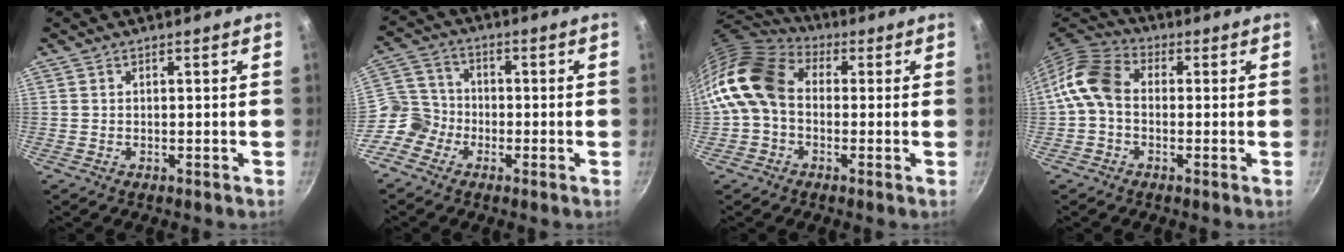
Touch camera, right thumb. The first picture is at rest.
{"total": 6.9, "force": [-3.3, 5.8, 1.6], "torque": [0.001, 0.036, -0.084]}
{"total": 13.8, "force": [-0.4, 10.3, 9.1], "torque": [-0.154, 0.032, -0.028]}
{"total": 9.0, "force": [-0.7, 6.7, 6.0], "torque": [-0.106, 0.030, -0.035]}